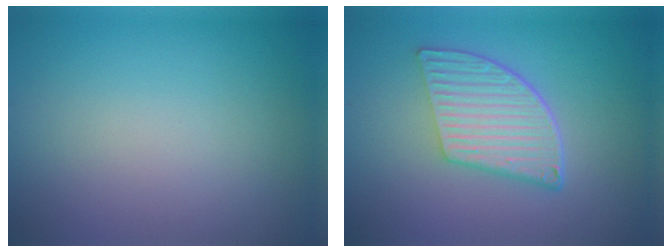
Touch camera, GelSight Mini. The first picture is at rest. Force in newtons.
{"total": 5.9, "press": 4.3, "slide": 4.0}